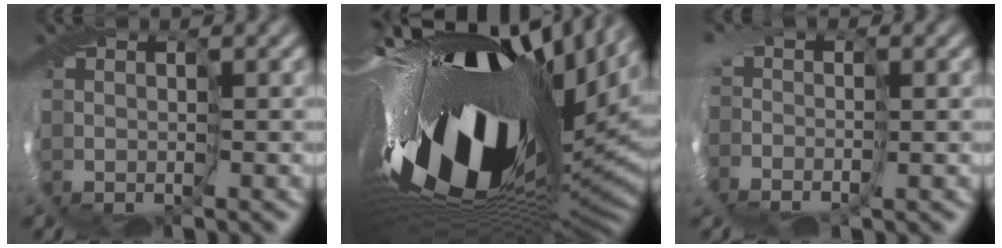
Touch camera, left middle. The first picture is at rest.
{"total": 18.9, "force": [-0.2, 8.5, 16.9], "torque": [-0.313, -0.058, 0.007]}
{"total": 2.9, "force": [-0.9, 2.0, 1.9], "torque": [-0.024, 0.003, -0.018]}